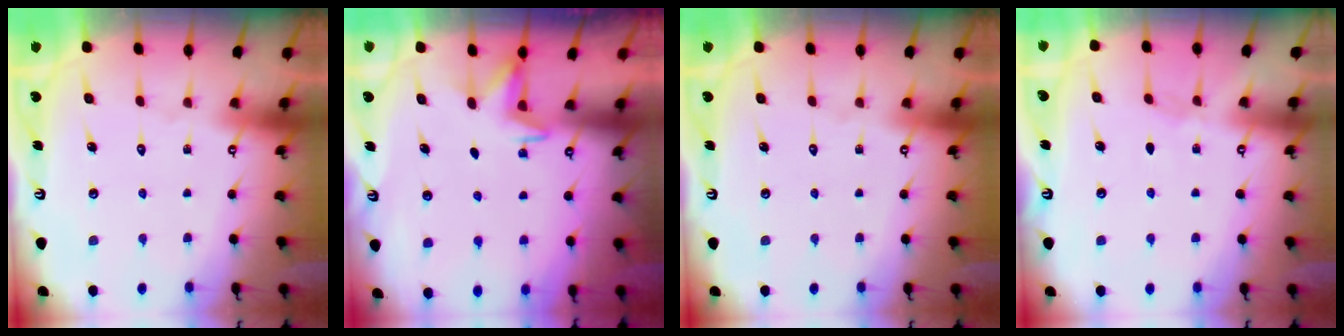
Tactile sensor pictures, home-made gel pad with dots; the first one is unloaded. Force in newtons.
{"total": 2.1, "press": 1.8, "slide": 1.1}
{"total": 0.0}
{"total": 2.3, "press": 2.2, "slide": 0.5}